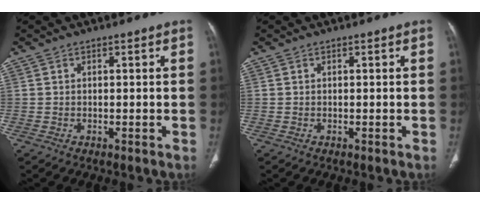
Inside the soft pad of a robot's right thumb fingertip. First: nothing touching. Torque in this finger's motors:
{"motor_torque": [0.00, 0.00, 0.08, 0.08, 0.00]}